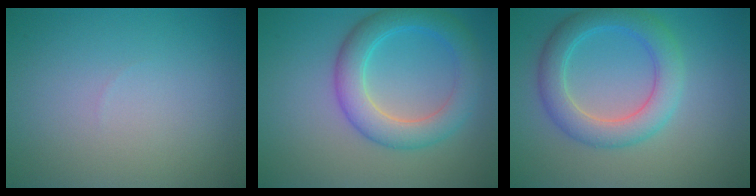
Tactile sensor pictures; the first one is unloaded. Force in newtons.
{"total": 5.1, "press": 5.1, "slide": 0.1}
{"total": 4.8, "press": 4.8, "slide": 0.1}